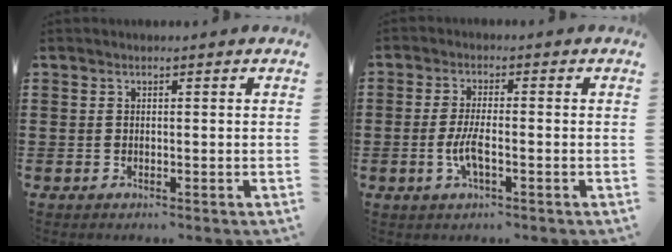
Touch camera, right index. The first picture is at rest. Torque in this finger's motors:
{"motor_torque": [1.70, 0.44, 0.16, 0.04]}